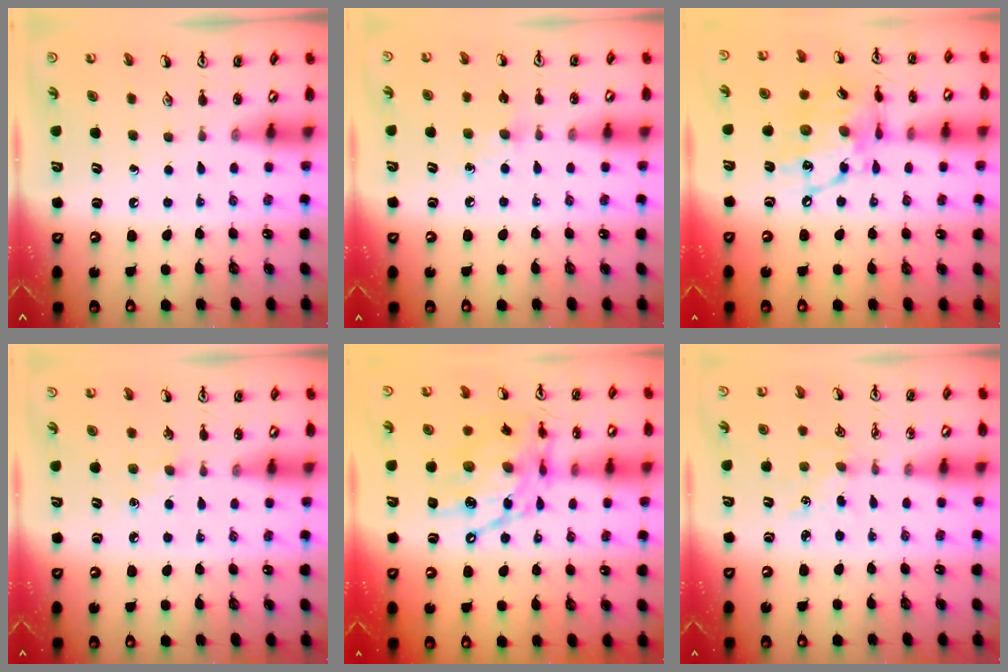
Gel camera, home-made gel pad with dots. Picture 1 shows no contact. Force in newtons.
{"total": 8.0, "press": 8.0, "slide": 0.9}
{"total": 14.7, "press": 14.6, "slide": 1.1}
{"total": 2.8, "press": 2.8, "slide": 0.4}
{"total": 16.2, "press": 16.2, "slide": 1.4}
{"total": 4.3, "press": 4.3, "slide": 0.5}